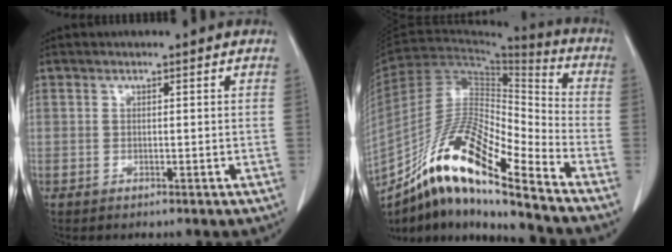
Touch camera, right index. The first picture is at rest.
{"total": 19.1, "force": [-13.8, 1.7, 13.1], "torque": [-0.255, -0.005, -0.251]}